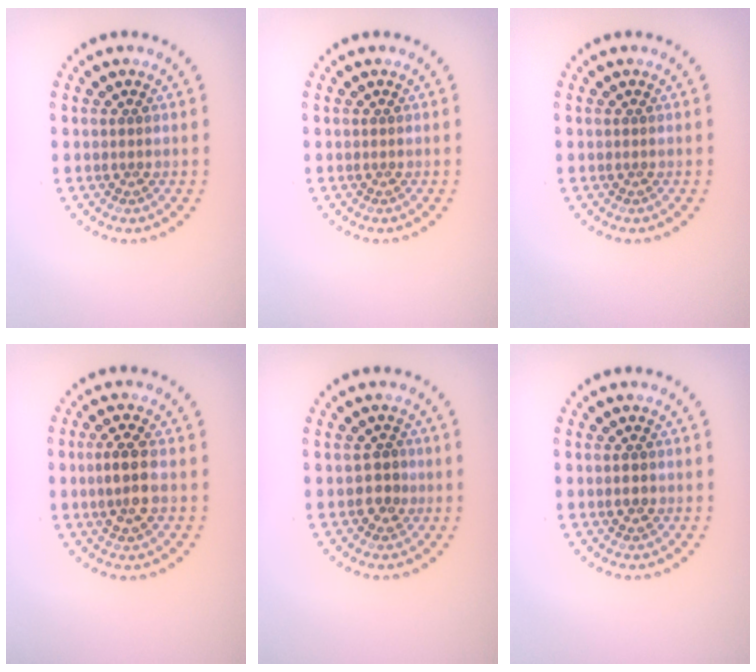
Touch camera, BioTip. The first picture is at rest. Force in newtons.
{"total": 0.0}
{"total": 0.0}
{"total": 3.0, "press": 2.9, "slide": 0.8}
{"total": 1.8, "press": 1.7, "slide": 0.6}
{"total": 1.5, "press": 1.5, "slide": 0.2}